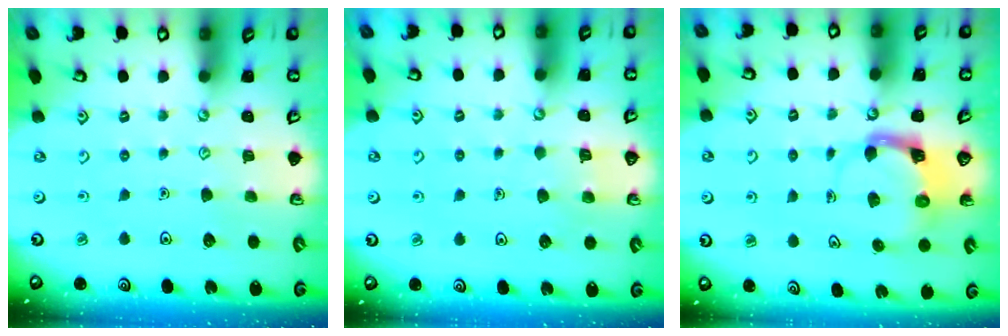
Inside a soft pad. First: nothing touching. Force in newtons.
{"total": 3.9, "press": 3.8, "slide": 0.3}
{"total": 3.5, "press": 3.5, "slide": 0.5}